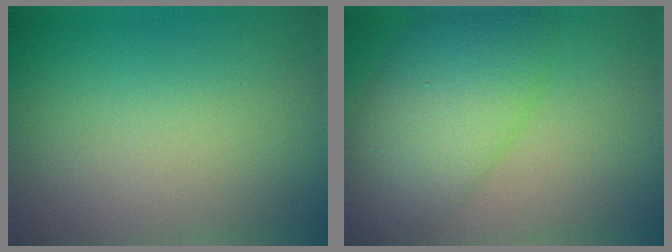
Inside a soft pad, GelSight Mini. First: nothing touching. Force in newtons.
{"total": 8.0, "press": 8.0, "slide": 0.1}